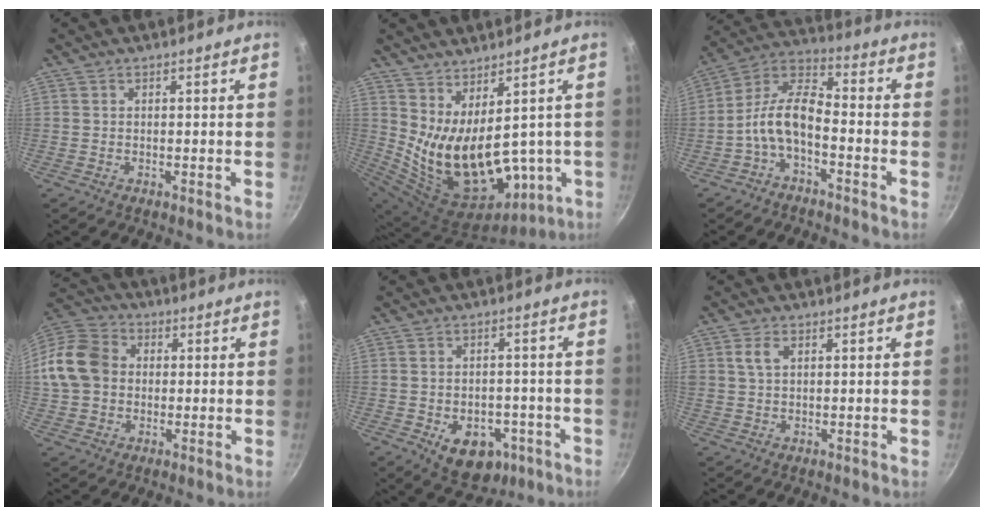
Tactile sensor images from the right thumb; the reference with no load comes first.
{"total": 18.4, "force": [1.2, 10.4, 15.2], "torque": [-0.247, -0.052, 0.063]}
{"total": 9.8, "force": [-3.8, 4.7, 7.7], "torque": [-0.154, 0.052, -0.087]}
{"total": 12.8, "force": [0.4, 10.7, 7.0], "torque": [-0.109, 0.025, -0.008]}
{"total": 11.0, "force": [-4.3, 7.7, 6.7], "torque": [-0.057, 0.017, -0.045]}
{"total": 3.2, "force": [1.1, 2.0, 2.2], "torque": [-0.034, 0.002, 0.020]}